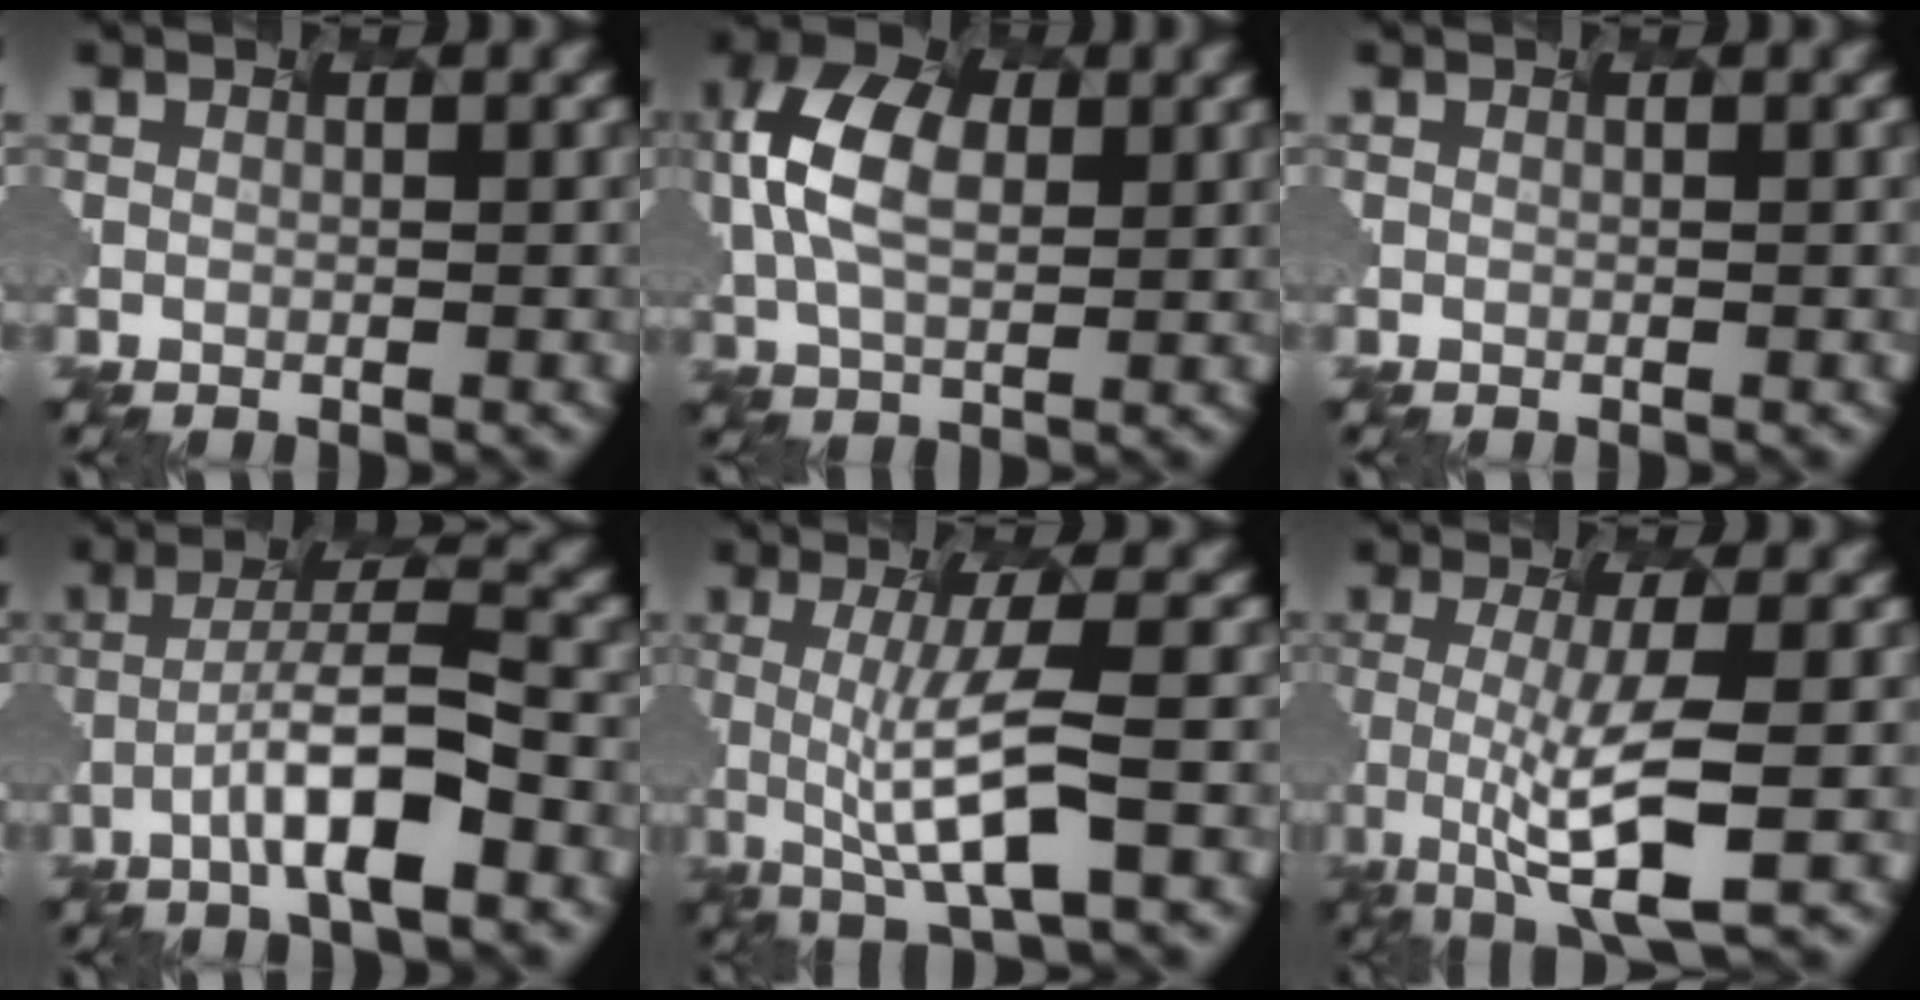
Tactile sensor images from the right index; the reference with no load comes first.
{"total": 5.4, "force": [0.2, 3.6, 4.0], "torque": [-0.126, 0.002, 0.029]}
{"total": 0.0}
{"total": 5.9, "force": [-3.7, 0.1, 4.6], "torque": [-0.101, 0.009, -0.041]}
{"total": 5.4, "force": [-2.0, 0.3, 5.1], "torque": [-0.112, -0.002, -0.004]}
{"total": 5.7, "force": [-2.5, 0.5, 5.1], "torque": [-0.110, -0.014, -0.018]}